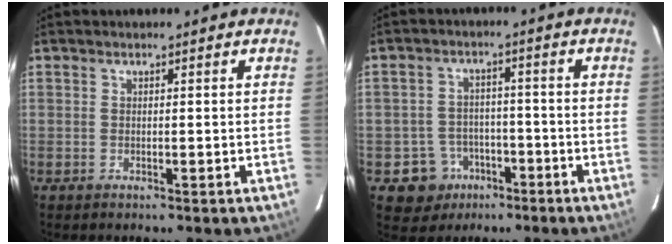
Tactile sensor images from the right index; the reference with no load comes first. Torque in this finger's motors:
{"motor_torque": [-0.01, 0.04, -0.18, -0.13]}